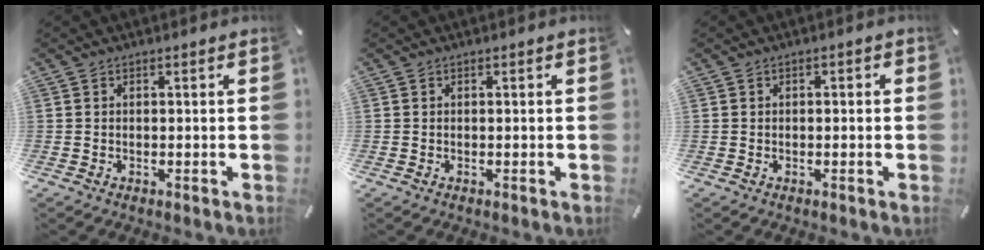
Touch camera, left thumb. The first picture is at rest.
{"total": 0.0}
{"total": 0.8, "force": [-0.4, 0.7, 0.1], "torque": [-0.001, 0.004, -0.010]}